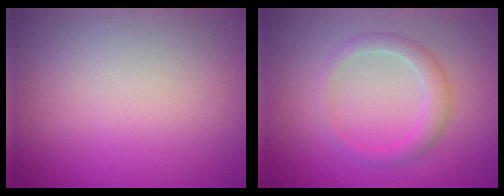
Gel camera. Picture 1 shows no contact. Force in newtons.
{"total": 2.2, "press": 2.2, "slide": 0.1}